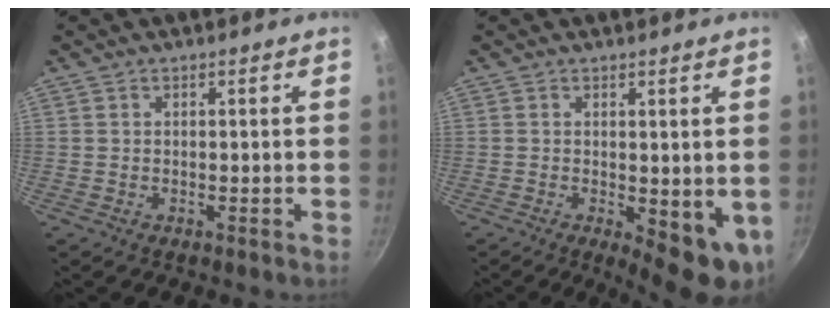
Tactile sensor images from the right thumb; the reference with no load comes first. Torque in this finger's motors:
{"motor_torque": [0.35, 0.65, 0.85, 0.25, 0.10]}